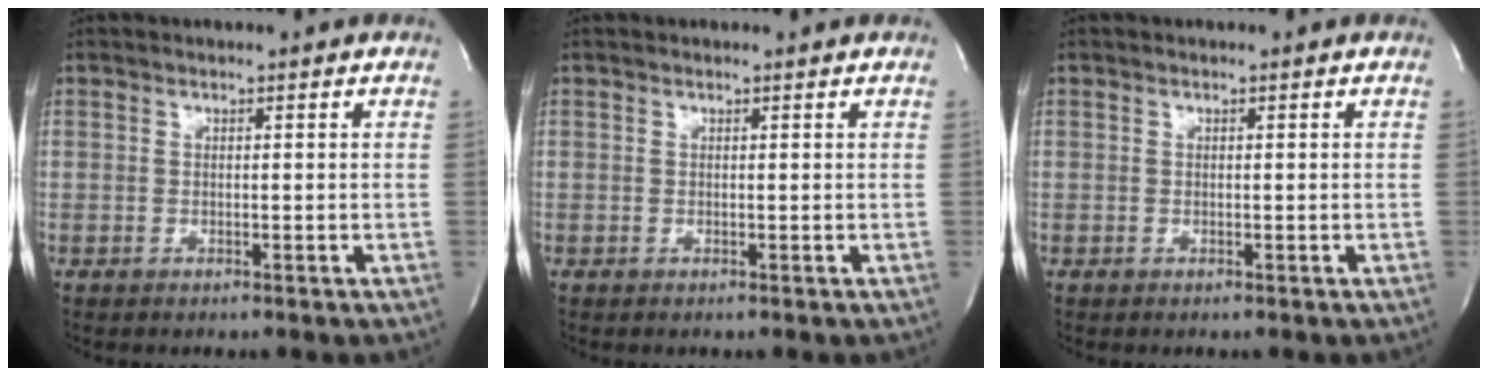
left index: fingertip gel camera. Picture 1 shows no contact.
{"total": 0.7, "force": [0.7, 0.1, 0.1], "torque": [-0.009, 0.007, 0.008]}
{"total": 0.0}